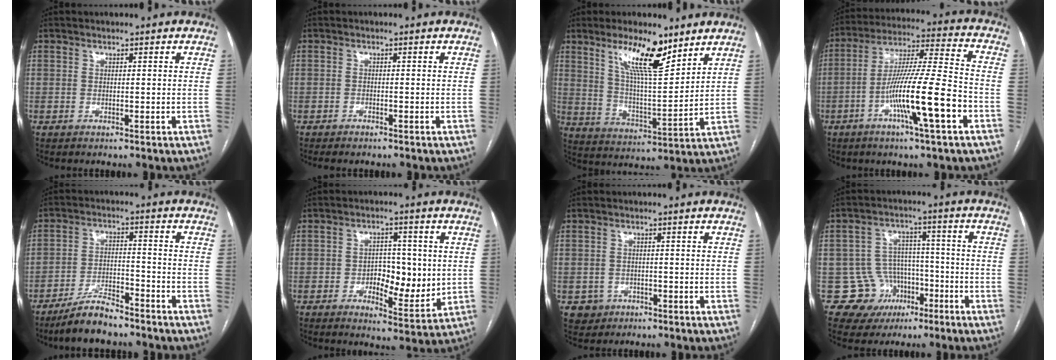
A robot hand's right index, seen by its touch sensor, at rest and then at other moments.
{"total": 1.6, "force": [-1.3, 0.4, 0.7], "torque": [-0.011, -0.001, -0.016]}
{"total": 12.1, "force": [7.9, 2.6, 8.8], "torque": [-0.156, -0.003, 0.145]}
{"total": 15.5, "force": [-5.9, 0.3, 14.4], "torque": [-0.258, -0.003, -0.105]}
{"total": 7.5, "force": [-6.4, 1.7, 3.5], "torque": [-0.069, -0.012, -0.117]}
{"total": 8.9, "force": [-0.7, 4.5, 7.6], "torque": [-0.109, 0.005, -0.003]}
{"total": 3.1, "force": [-1.2, 2.9, 0.1], "torque": [0.006, 0.011, -0.015]}
{"total": 9.6, "force": [-4.1, 8.7, 0.5], "torque": [0.001, 0.043, -0.051]}